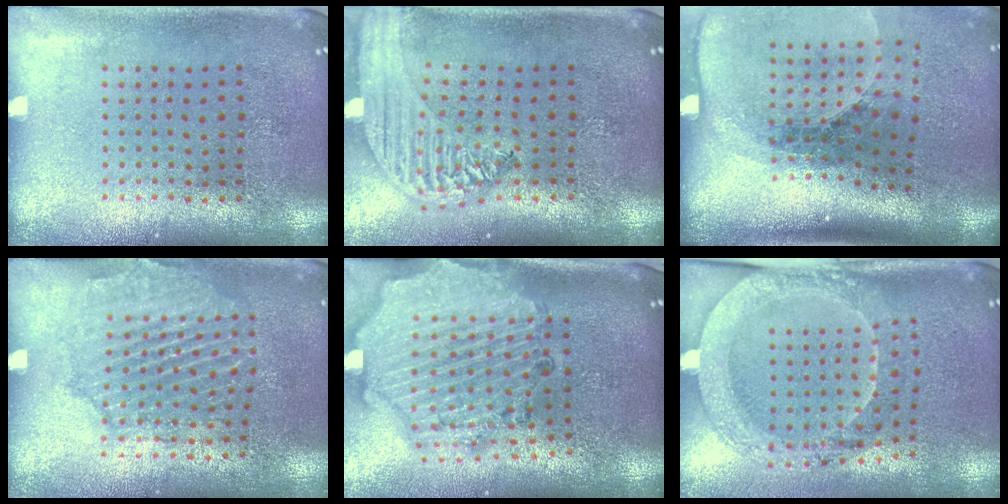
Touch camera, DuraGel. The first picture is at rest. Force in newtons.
{"total": 2.4, "press": 2.1, "slide": 1.2}
{"total": 2.6, "press": 1.9, "slide": 1.9}
{"total": 1.6, "press": 1.6, "slide": 0.3}
{"total": 2.7, "press": 2.5, "slide": 1.1}
{"total": 2.0, "press": 2.0, "slide": 0.3}